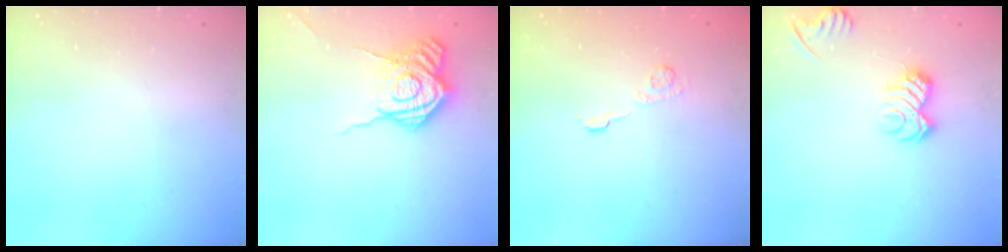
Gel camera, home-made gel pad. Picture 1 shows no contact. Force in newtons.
{"total": 17.5, "press": 17.5, "slide": 0.8}
{"total": 5.0, "press": 4.8, "slide": 1.4}
{"total": 9.9, "press": 9.9, "slide": 0.5}